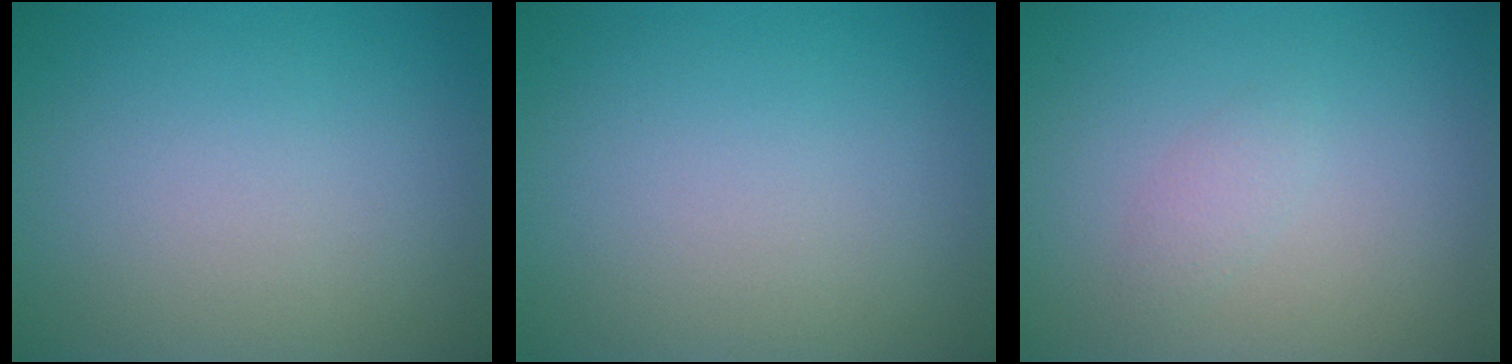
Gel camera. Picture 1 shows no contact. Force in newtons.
{"total": 0.0}
{"total": 1.0, "press": 1.0, "slide": 0.0}